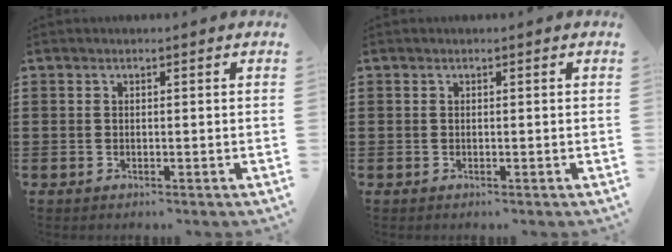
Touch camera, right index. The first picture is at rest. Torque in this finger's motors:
{"motor_torque": [0.02, 0.02, 0.00, 0.00]}